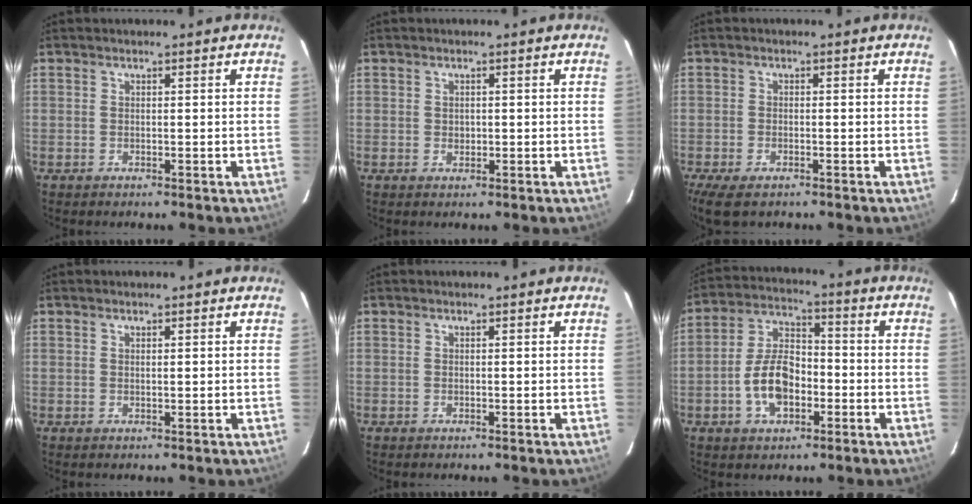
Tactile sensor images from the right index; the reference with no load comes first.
{"total": 1.0, "force": [0.2, 0.9, 0.4], "torque": [-0.004, 0.002, 0.005]}
{"total": 6.4, "force": [-4.2, 2.8, 3.9], "torque": [-0.095, -0.023, -0.077]}
{"total": 0.5, "force": [0.3, 0.1, 0.4], "torque": [-0.008, 0.002, 0.006]}
{"total": 0.0}
{"total": 10.3, "force": [-3.2, 6.0, 7.7], "torque": [-0.154, 0.021, -0.053]}